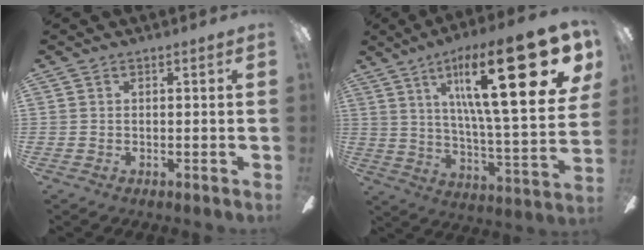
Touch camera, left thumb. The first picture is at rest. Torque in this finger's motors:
{"motor_torque": [2.66, 2.35, 2.24, -0.53, 0.56]}